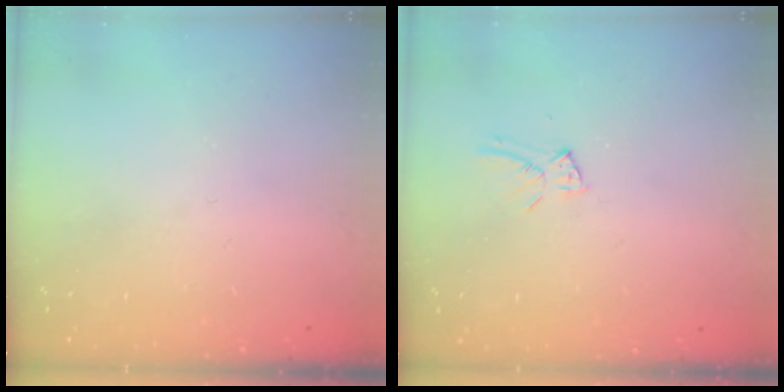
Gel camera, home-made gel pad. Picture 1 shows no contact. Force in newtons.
{"total": 5.4, "press": 5.4, "slide": 0.6}